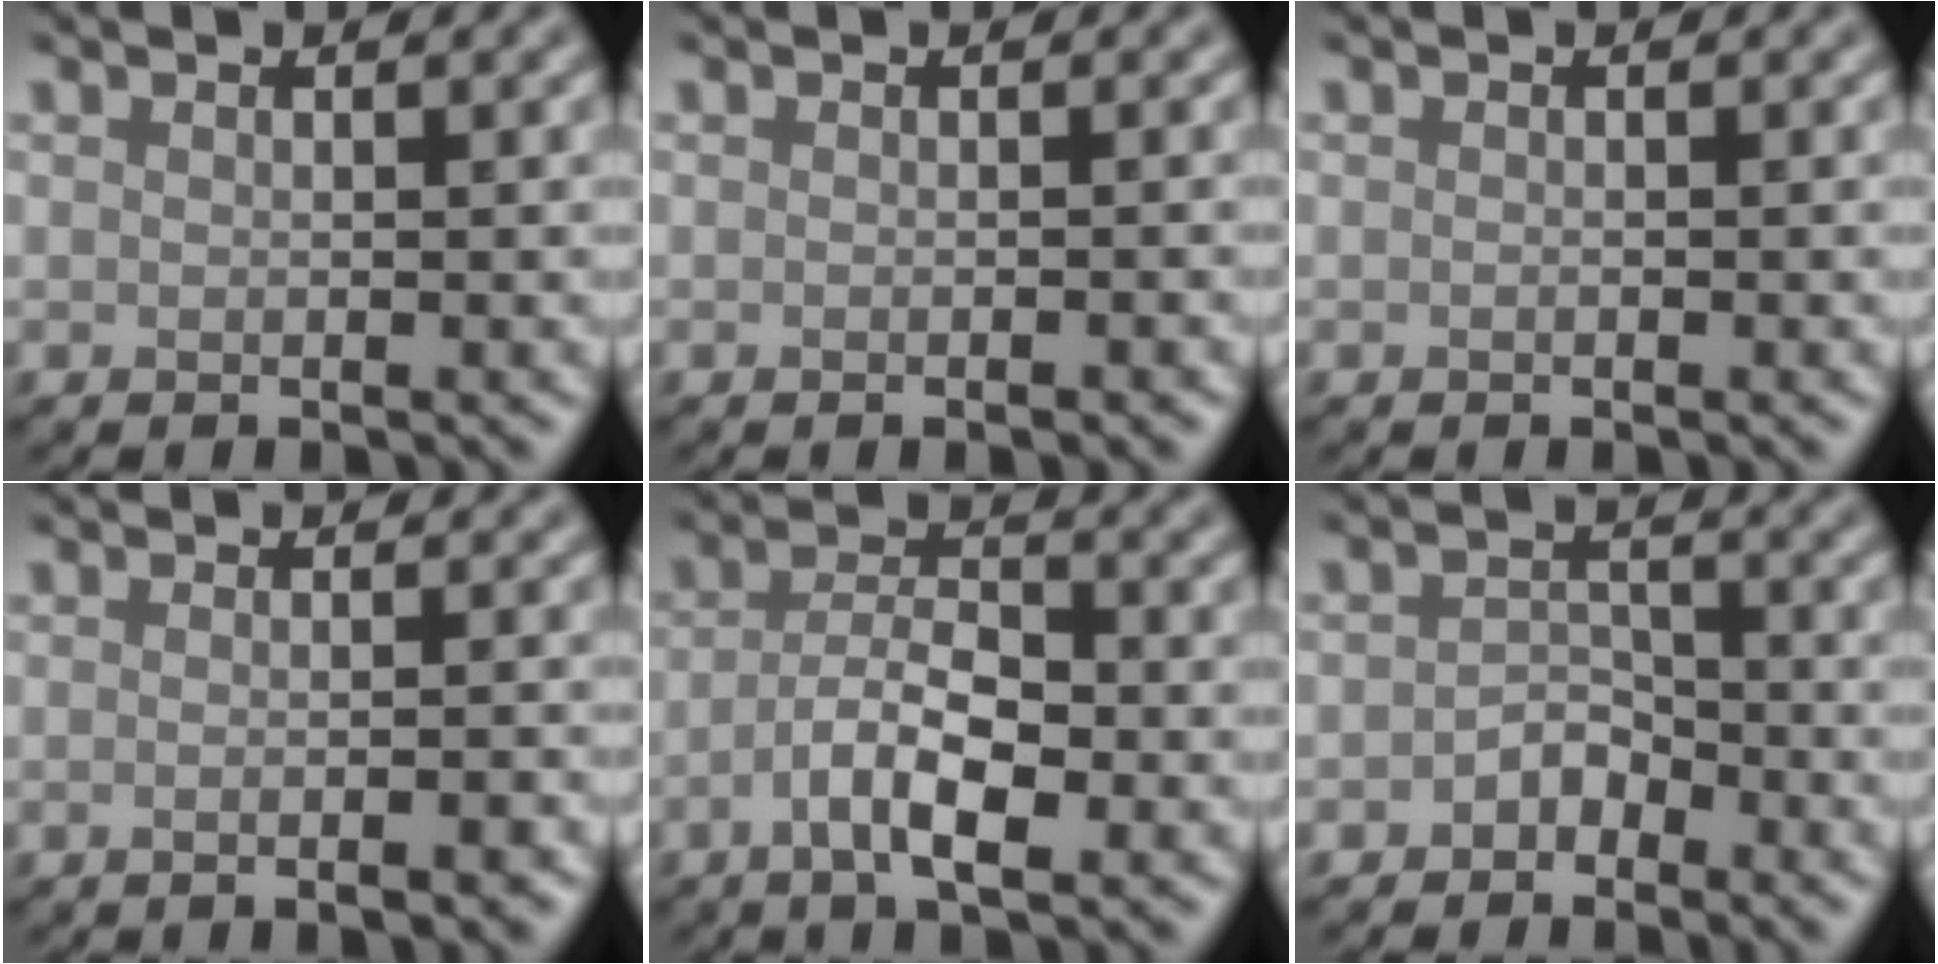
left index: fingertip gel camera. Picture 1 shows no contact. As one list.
[{"total": 1.1, "force": [-0.5, 0.2, 0.9], "torque": [-0.010, -0.002, -0.007]}, {"total": 0.0}, {"total": 3.0, "force": [-0.8, 1.1, 2.6], "torque": [-0.009, 0.000, -0.020]}, {"total": 5.1, "force": [-1.8, 1.8, 4.4], "torque": [-0.084, 0.002, -0.038]}, {"total": 1.8, "force": [-1.2, 1.1, 0.7], "torque": [-0.011, 0.009, -0.024]}]